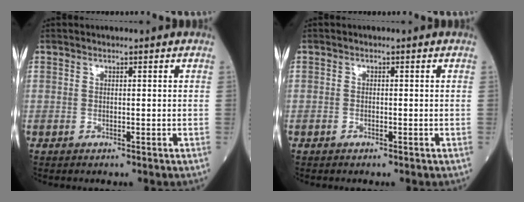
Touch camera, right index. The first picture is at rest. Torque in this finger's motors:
{"motor_torque": [-0.11, -0.03, -0.02, -0.01]}